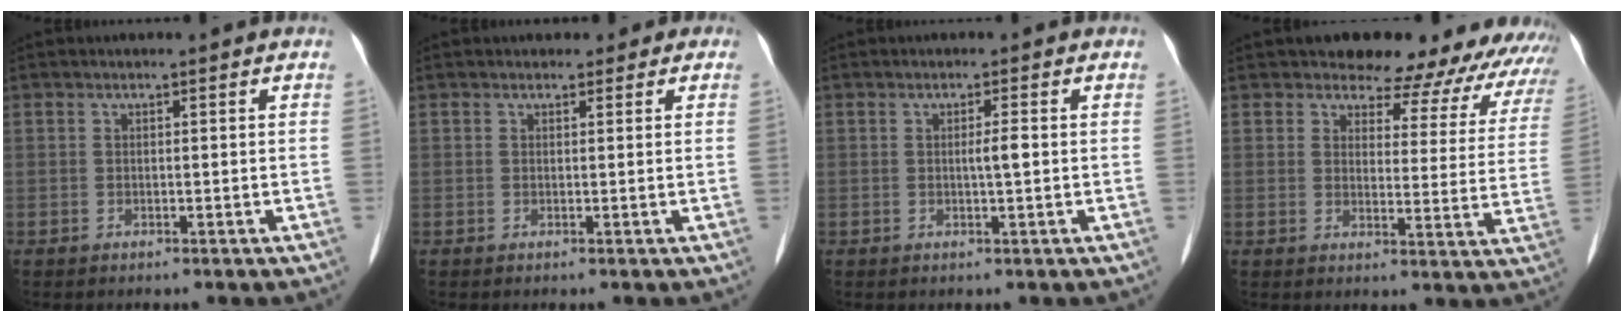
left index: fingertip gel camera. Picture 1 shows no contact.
{"total": 1.7, "force": [1.1, 1.3, 0.2], "torque": [0.008, -0.001, 0.007]}
{"total": 1.7, "force": [0.0, 0.0, 1.7], "torque": [-0.030, 0.000, 0.001]}
{"total": 18.5, "force": [17.1, 5.9, 3.5], "torque": [0.002, -0.054, 0.162]}